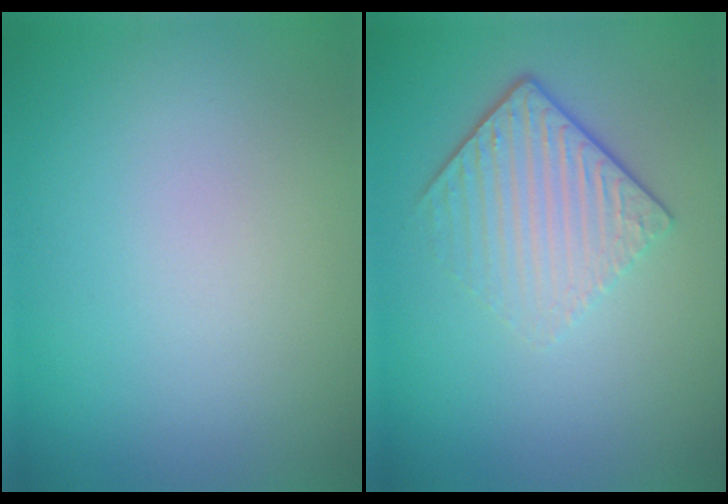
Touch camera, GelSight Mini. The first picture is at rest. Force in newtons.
{"total": 4.3, "press": 2.8, "slide": 3.3}